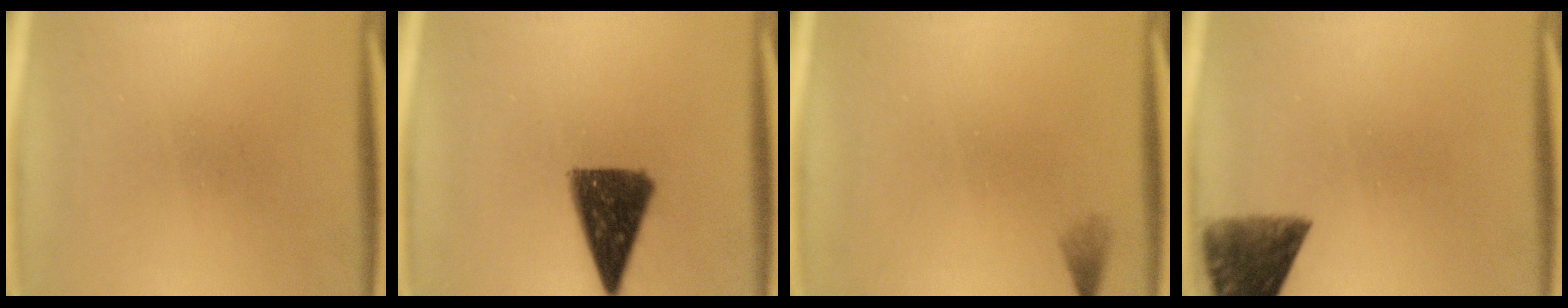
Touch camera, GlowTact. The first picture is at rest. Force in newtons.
{"total": 11.5}
{"total": 1.0}
{"total": 8.4}